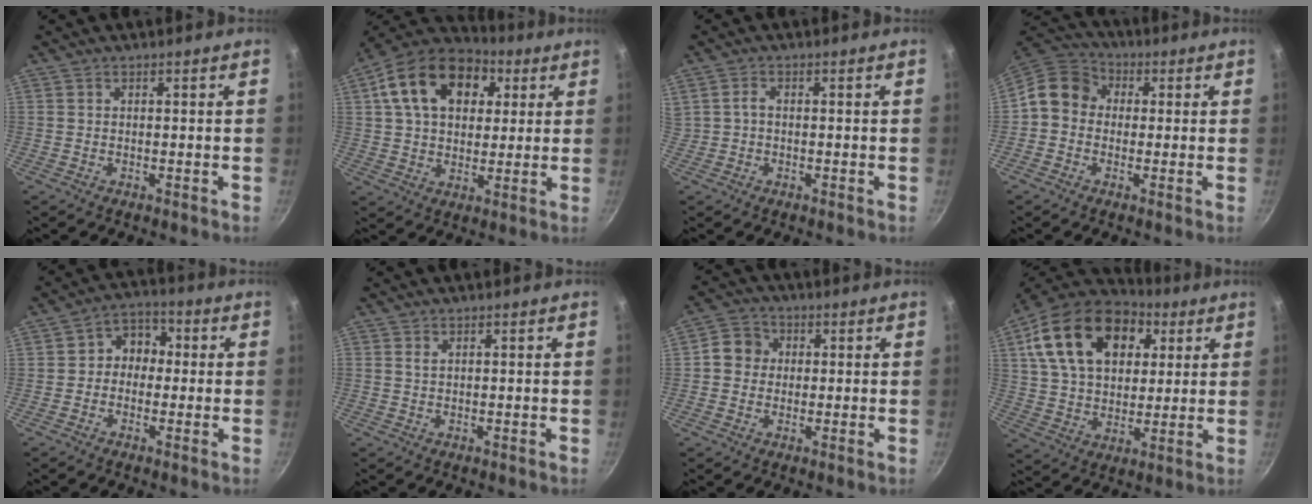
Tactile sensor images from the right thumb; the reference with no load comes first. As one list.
[{"total": 19.3, "force": [6.3, 13.2, 12.5], "torque": [-0.203, 0.014, 0.093]}, {"total": 1.6, "force": [-0.1, 1.2, 1.1], "torque": [-0.017, 0.012, 0.001]}, {"total": 9.2, "force": [0.2, 8.0, 4.5], "torque": [-0.055, 0.028, -0.023]}, {"total": 6.3, "force": [-0.1, 5.3, 3.4], "torque": [-0.007, 0.018, -0.019]}, {"total": 0.6, "force": [0.4, 0.3, 0.5], "torque": [-0.008, -0.002, 0.007]}, {"total": 5.6, "force": [0.4, 5.1, 2.2], "torque": [-0.009, 0.009, -0.009]}, {"total": 23.0, "force": [8.4, 15.2, 15.1], "torque": [-0.248, 0.000, 0.136]}]